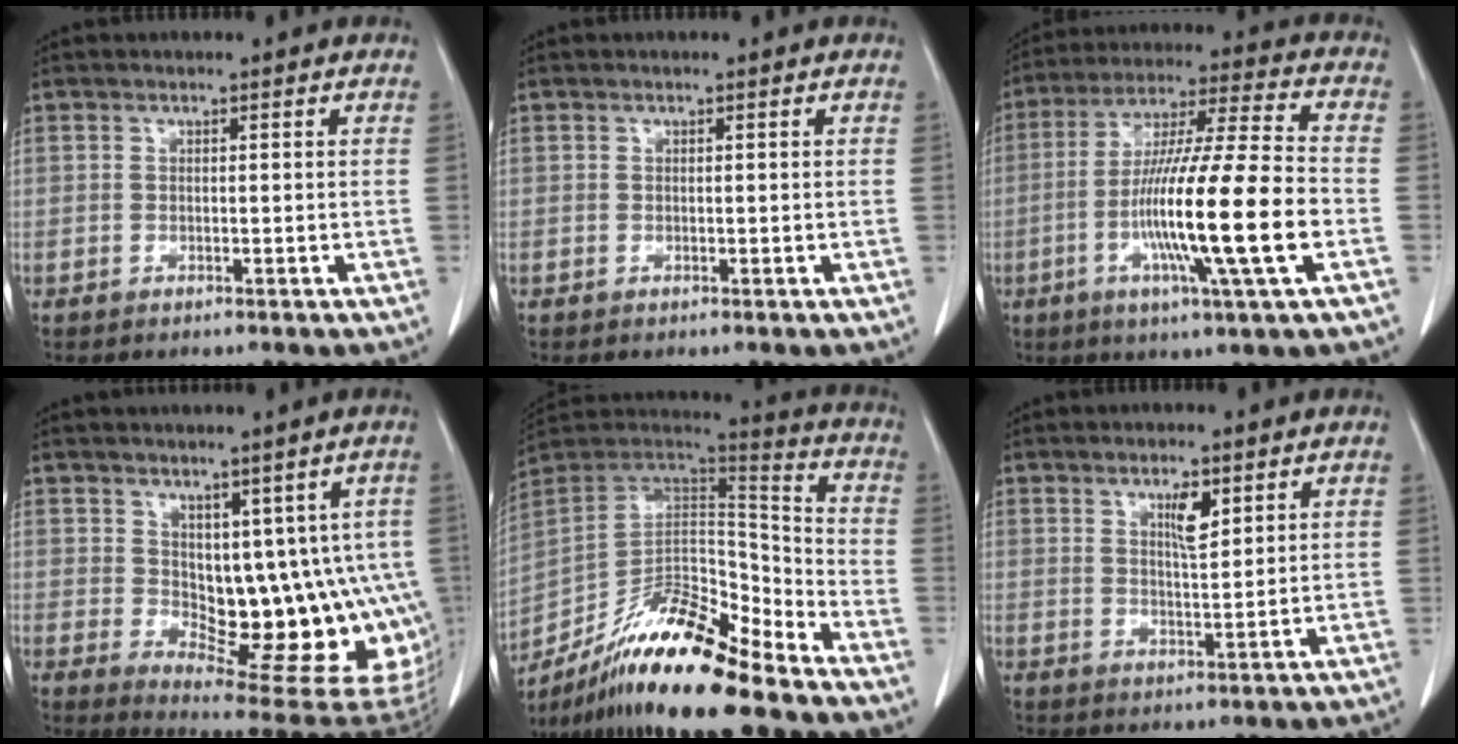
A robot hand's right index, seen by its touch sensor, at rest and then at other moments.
{"total": 0.0}
{"total": 18.4, "force": [-4.6, -0.1, 17.8], "torque": [-0.324, -0.011, -0.086]}
{"total": 14.3, "force": [1.4, 8.0, 11.7], "torque": [-0.131, -0.004, 0.037]}
{"total": 19.1, "force": [-14.6, 3.0, 11.9], "torque": [-0.224, 0.007, -0.266]}
{"total": 3.6, "force": [2.0, 0.7, 3.0], "torque": [-0.053, -0.003, 0.036]}